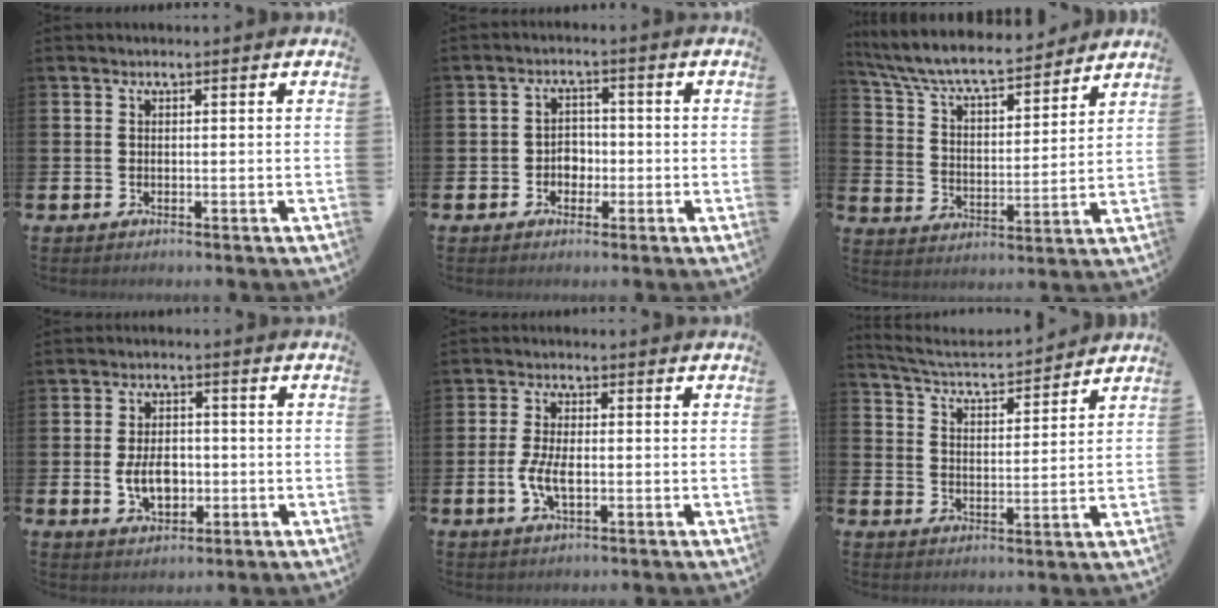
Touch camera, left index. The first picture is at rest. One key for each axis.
{"total": 2.9, "fx": -1.0, "fy": 2.4, "fz": 1.2, "tx": -0.017, "ty": 0.004, "tz": -0.027}
{"total": 8.1, "fx": 7.6, "fy": 1.4, "fz": 2.6, "tx": -0.087, "ty": -0.056, "tz": 0.131}
{"total": 5.3, "fx": -0.8, "fy": 3.4, "fz": 3.9, "tx": -0.060, "ty": -0.002, "tz": -0.020}
{"total": 4.3, "fx": -0.8, "fy": 2.0, "fz": 3.7, "tx": -0.075, "ty": -0.001, "tz": -0.018}
{"total": 4.6, "fx": 4.5, "fy": 0.6, "fz": 0.7, "tx": -0.038, "ty": -0.035, "tz": 0.073}